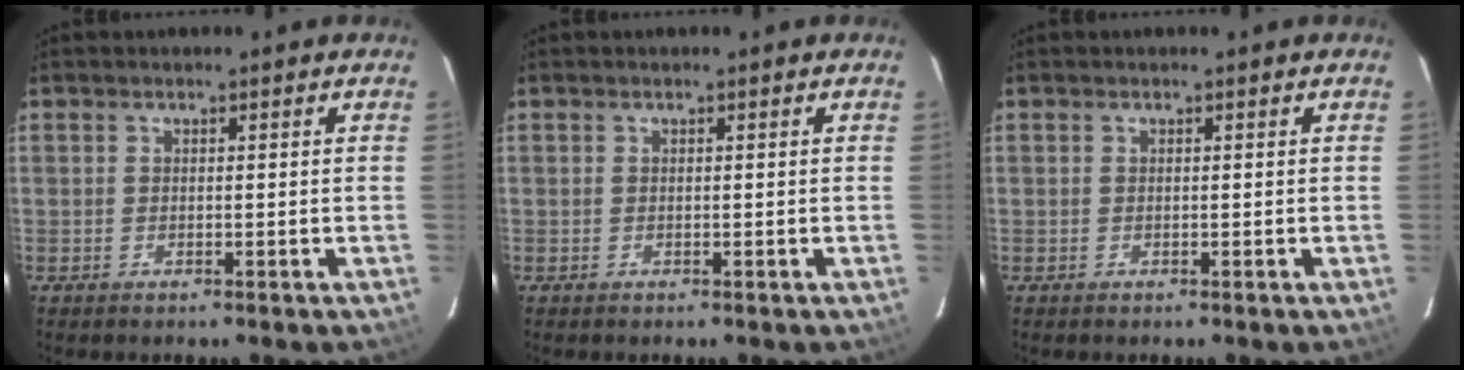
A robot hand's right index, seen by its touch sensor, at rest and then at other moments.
{"total": 0.0}
{"total": 0.0}